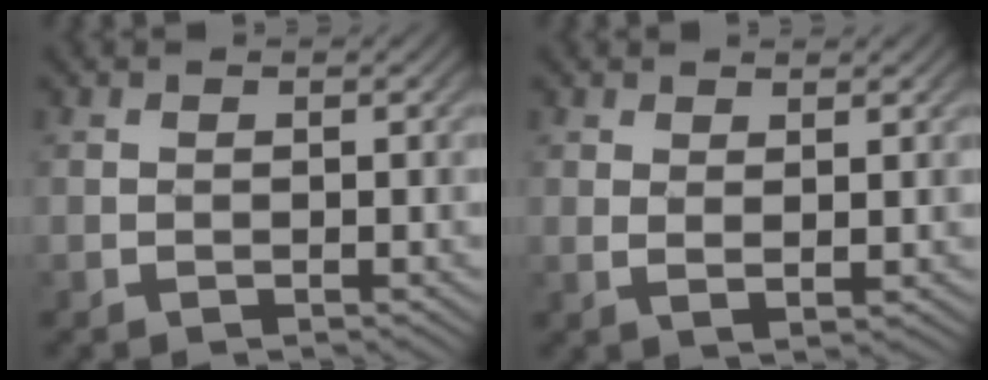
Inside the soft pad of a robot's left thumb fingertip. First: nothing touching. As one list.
[{"total": 2.1, "force": [1.6, 0.7, 1.3], "torque": [-0.017, -0.004, 0.026]}]